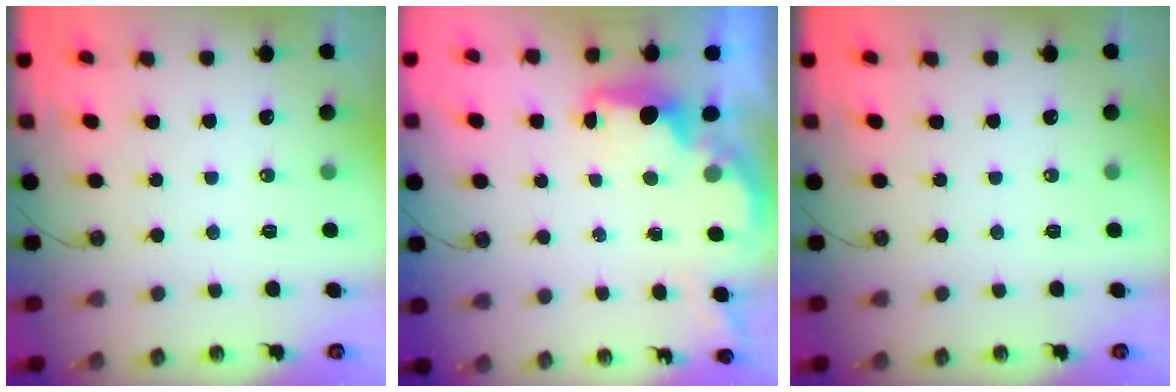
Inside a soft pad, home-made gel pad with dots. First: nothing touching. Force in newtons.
{"total": 2.0, "press": 2.0, "slide": 0.5}
{"total": 0.0}